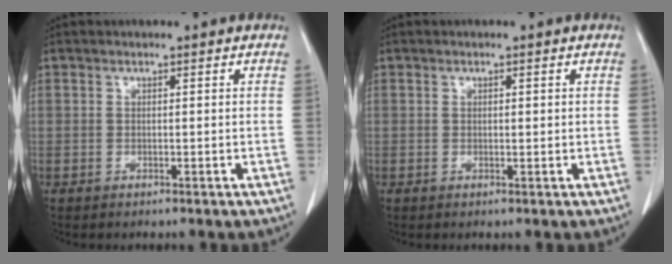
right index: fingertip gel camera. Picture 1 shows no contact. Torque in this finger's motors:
{"motor_torque": [-0.14, 0.10, -0.03, -0.01]}